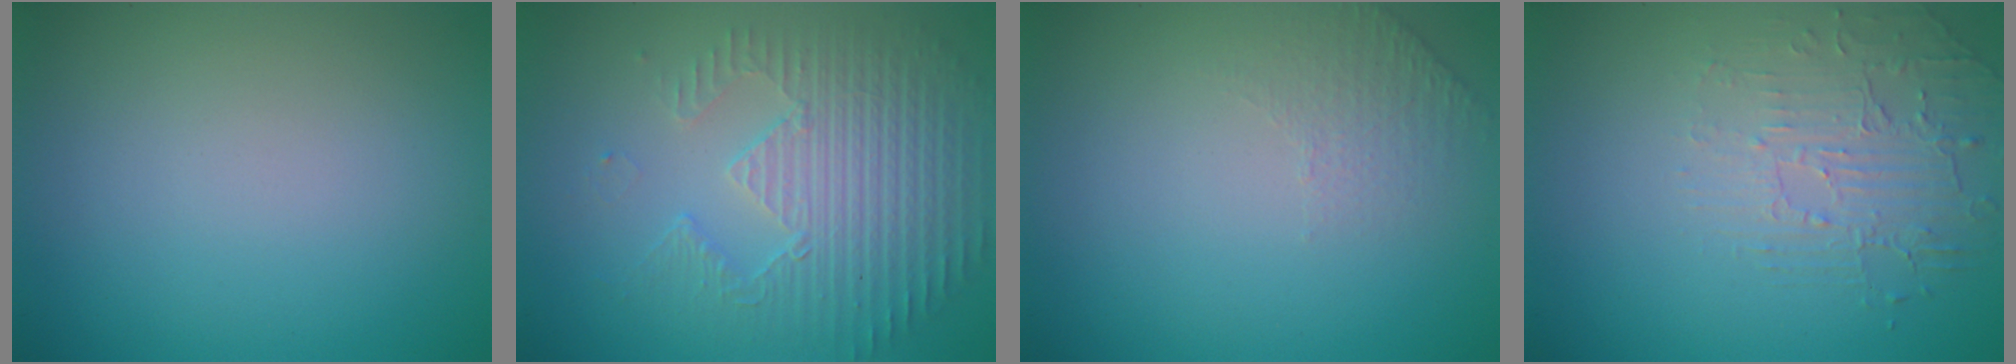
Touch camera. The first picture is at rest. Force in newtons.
{"total": 3.8, "press": 3.6, "slide": 1.3}
{"total": 1.2, "press": 0.7, "slide": 0.9}
{"total": 2.1, "press": 1.3, "slide": 1.7}